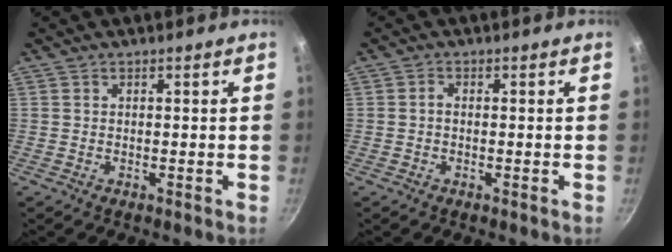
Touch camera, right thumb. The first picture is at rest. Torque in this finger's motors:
{"motor_torque": [0.02, -0.18, 0.03, 0.04, 0.04]}